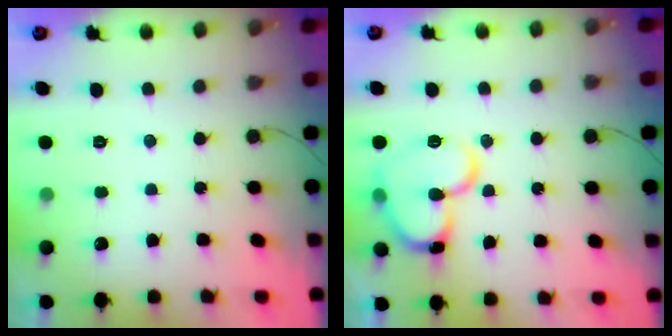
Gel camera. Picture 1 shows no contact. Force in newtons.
{"total": 15.9, "press": 15.7, "slide": 2.4}